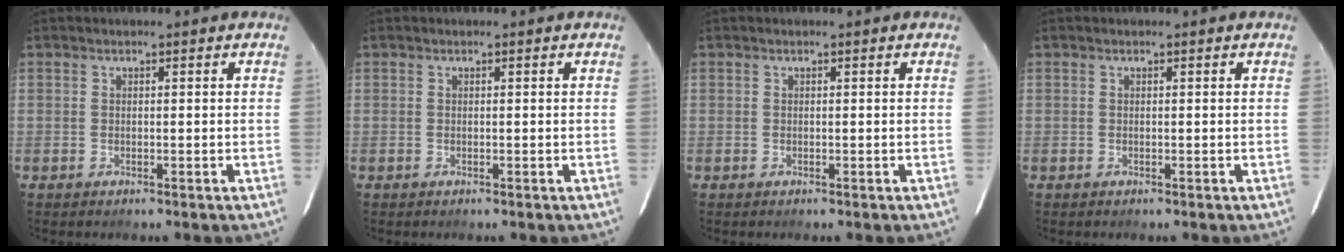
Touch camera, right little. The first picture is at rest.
{"total": 0.0}
{"total": 0.0}
{"total": 0.0}